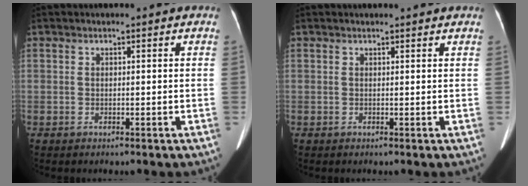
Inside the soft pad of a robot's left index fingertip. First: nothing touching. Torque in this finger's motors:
{"motor_torque": [0.05, 0.13, 0.00, 0.01]}